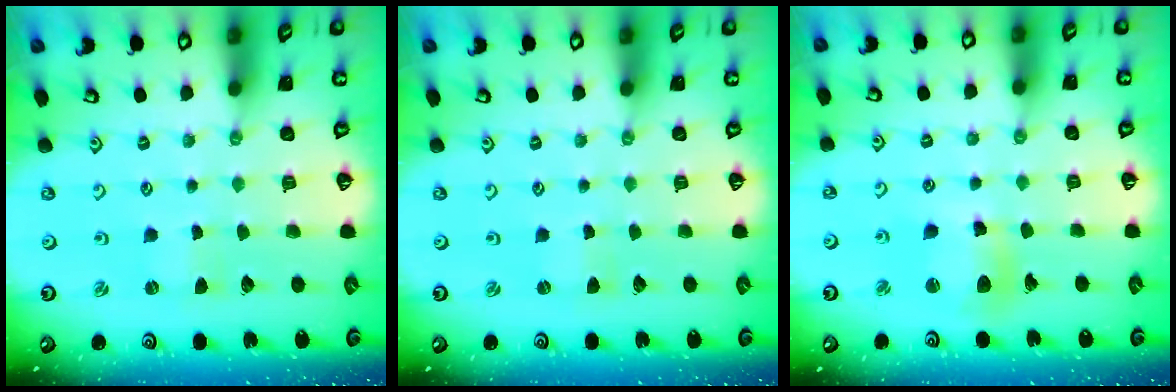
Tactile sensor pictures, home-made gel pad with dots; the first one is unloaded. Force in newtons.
{"total": 0.0}
{"total": 11.2, "press": 11.2, "slide": 1.3}